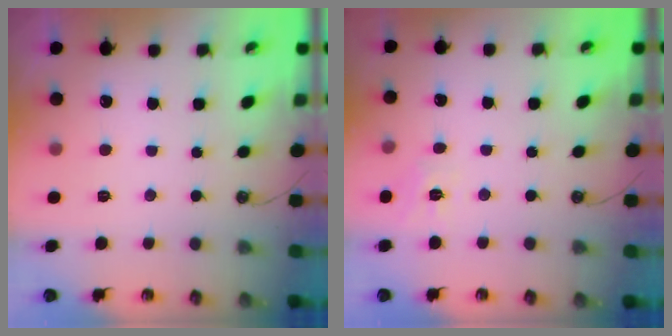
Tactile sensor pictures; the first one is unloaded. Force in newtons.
{"total": 4.9, "press": 4.9, "slide": 0.2}